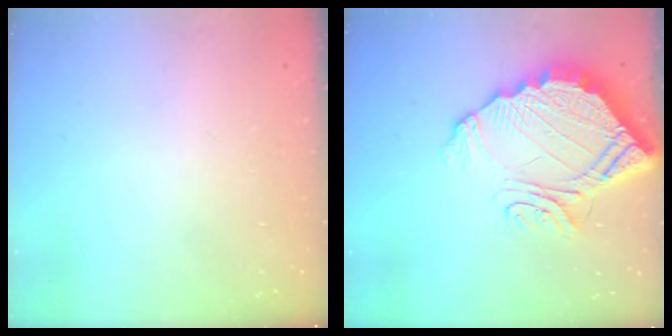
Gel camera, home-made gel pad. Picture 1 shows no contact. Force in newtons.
{"total": 17.1, "press": 17.0, "slide": 1.5}